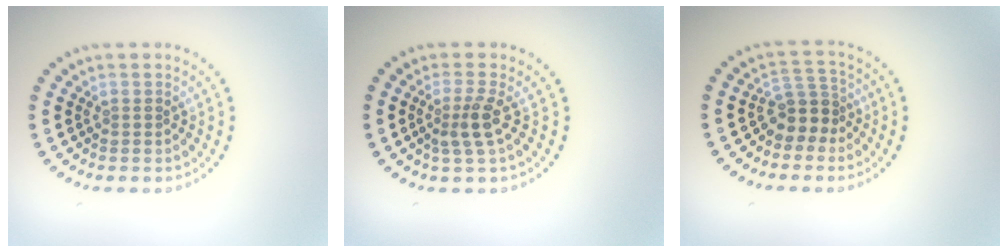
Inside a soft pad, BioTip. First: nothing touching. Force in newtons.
{"total": 2.4, "press": 1.7, "slide": 1.6}
{"total": 2.9, "press": 2.3, "slide": 1.8}